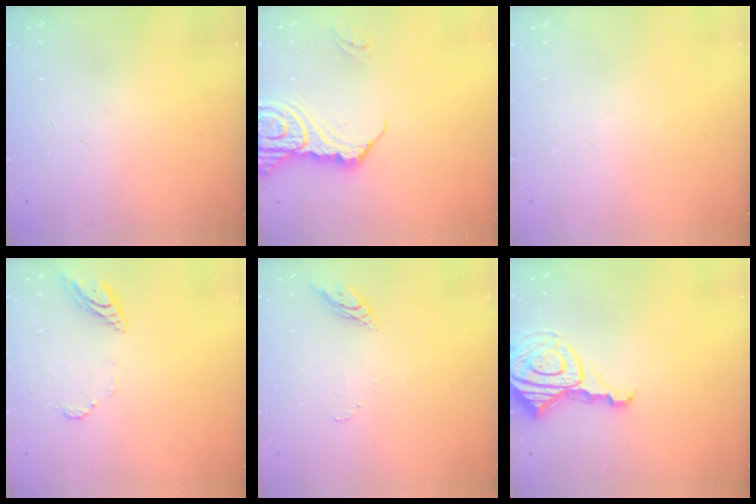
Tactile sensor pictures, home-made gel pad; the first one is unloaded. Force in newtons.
{"total": 14.7, "press": 14.6, "slide": 1.7}
{"total": 0.0}
{"total": 10.2, "press": 10.2, "slide": 1.3}
{"total": 6.4, "press": 6.4, "slide": 0.6}
{"total": 12.0, "press": 12.0, "slide": 1.1}